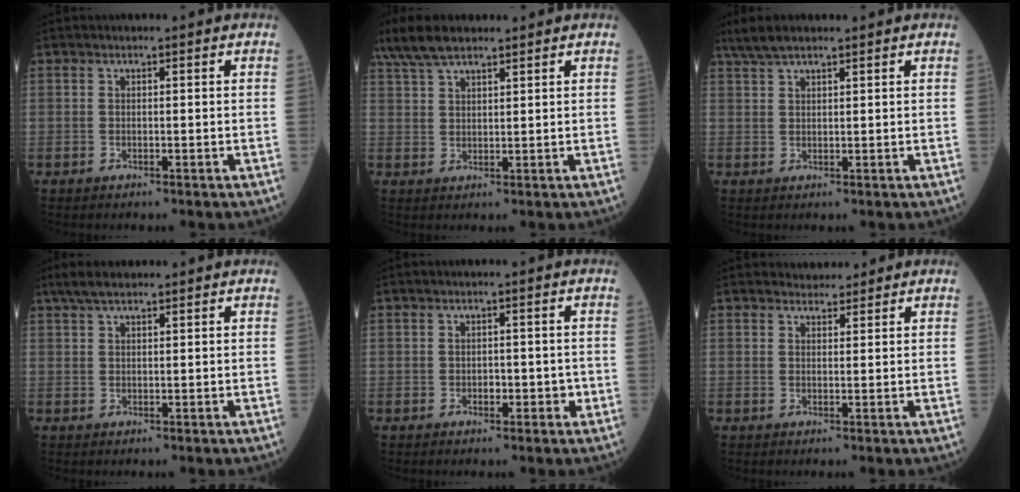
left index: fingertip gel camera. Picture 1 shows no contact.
{"total": 7.7, "force": [6.1, 2.0, 4.2], "torque": [-0.097, 0.023, 0.121]}
{"total": 3.9, "force": [3.2, 0.7, 2.1], "torque": [-0.050, 0.018, 0.066]}
{"total": 3.5, "force": [2.7, 0.8, 2.0], "torque": [-0.045, 0.017, 0.052]}
{"total": 2.4, "force": [-0.8, 1.5, 1.7], "torque": [-0.022, 0.006, -0.008]}
{"total": 2.1, "force": [1.9, 0.8, 0.0], "torque": [-0.001, 0.005, 0.028]}